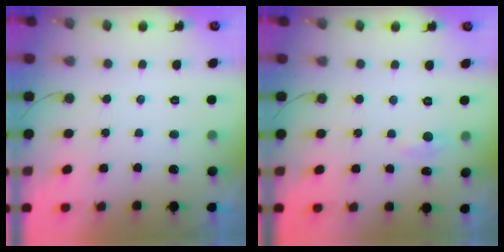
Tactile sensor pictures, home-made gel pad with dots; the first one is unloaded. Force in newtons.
{"total": 4.2, "press": 4.1, "slide": 0.7}